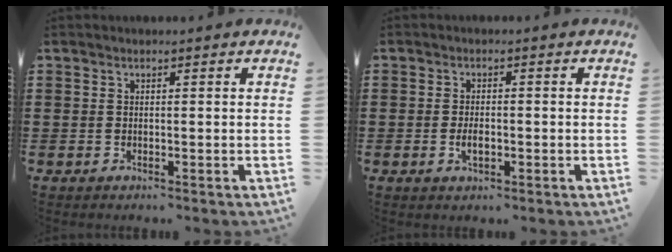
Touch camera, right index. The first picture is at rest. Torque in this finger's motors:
{"motor_torque": [2.07, 0.07, 0.02, 0.00]}